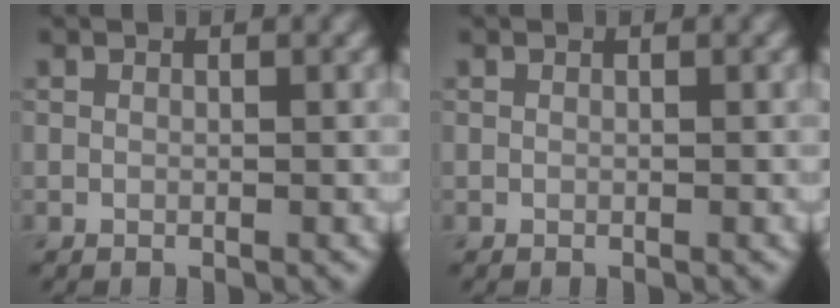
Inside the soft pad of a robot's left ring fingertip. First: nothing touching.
{"total": 0.0}